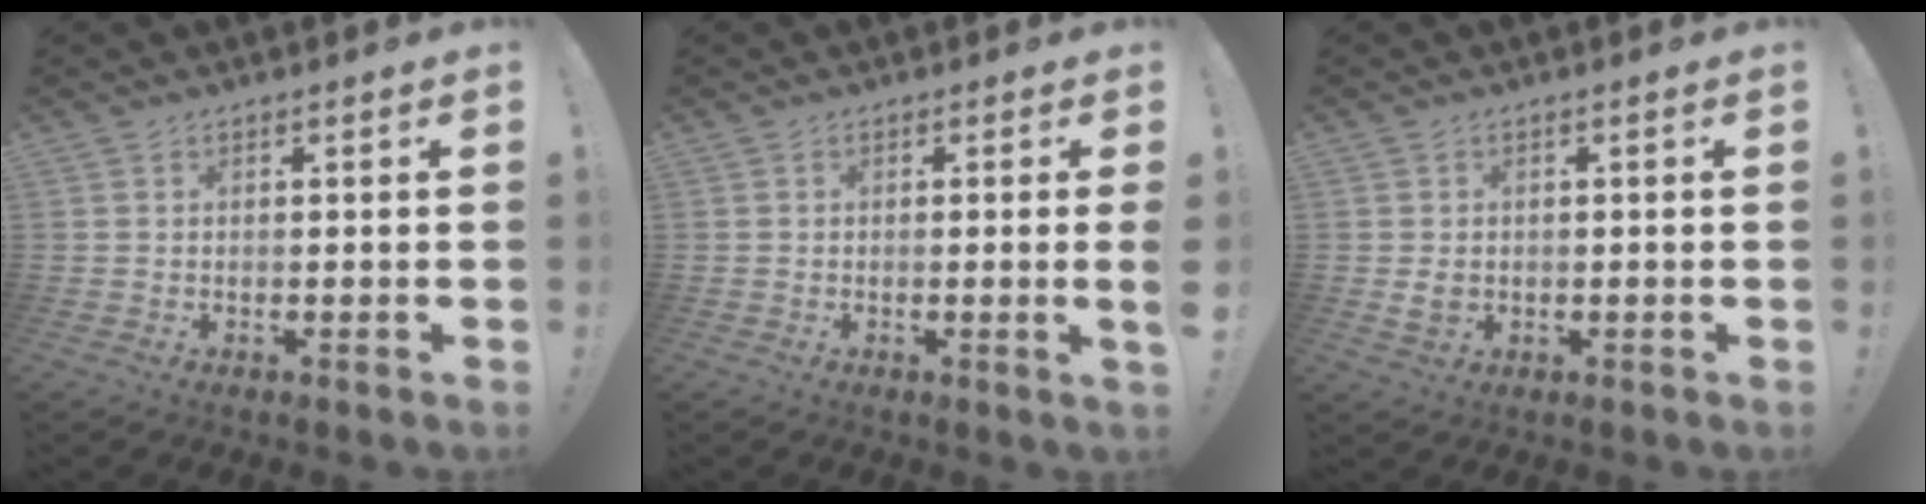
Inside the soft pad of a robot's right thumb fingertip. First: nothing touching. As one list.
[{"total": 2.5, "force": [-0.2, -0.7, 2.4], "torque": [-0.032, -0.010, -0.004]}, {"total": 3.0, "force": [0.0, 2.4, 1.8], "torque": [-0.021, -0.003, -0.001]}]